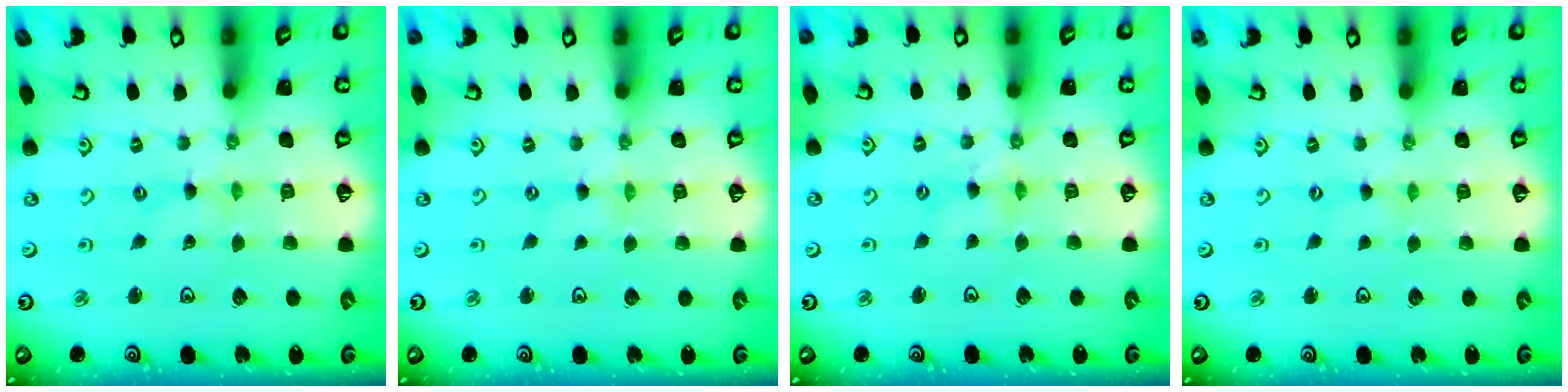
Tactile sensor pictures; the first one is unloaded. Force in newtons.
{"total": 0.0}
{"total": 3.6, "press": 3.5, "slide": 0.4}
{"total": 0.0}